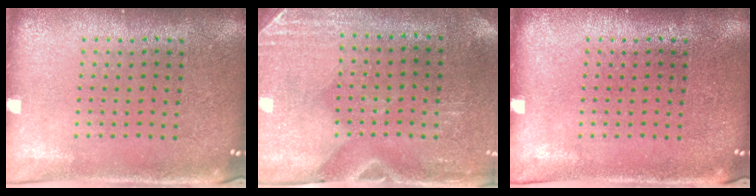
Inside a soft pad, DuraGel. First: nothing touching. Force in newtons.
{"total": 2.9, "press": 2.5, "slide": 1.4}
{"total": 0.0}